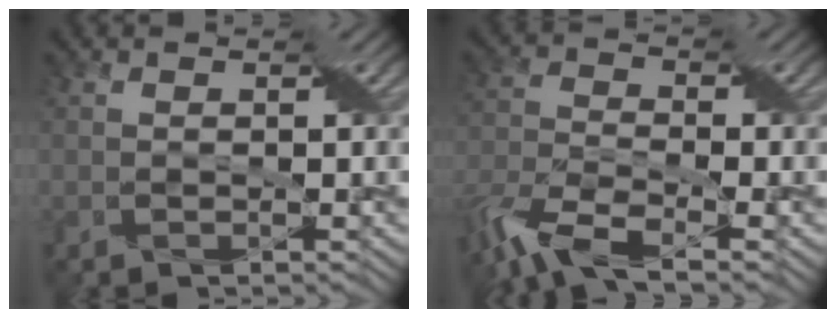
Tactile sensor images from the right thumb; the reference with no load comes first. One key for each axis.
{"total": 8.9, "fx": -6.2, "fy": 2.7, "fz": 5.7, "tx": -0.131, "ty": -0.017, "tz": -0.133}